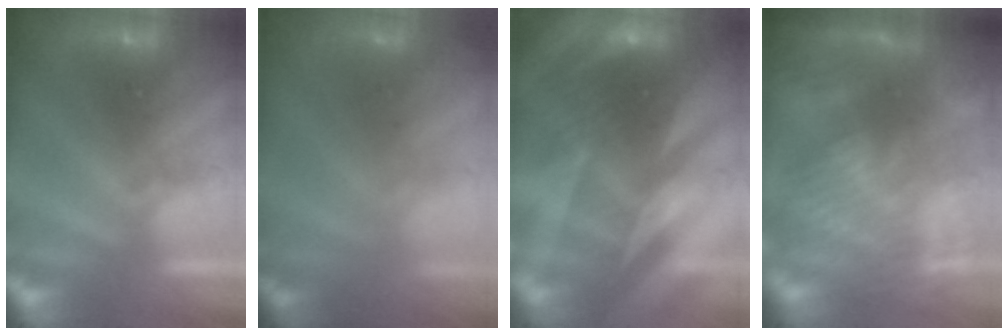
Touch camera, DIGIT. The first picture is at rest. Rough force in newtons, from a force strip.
{"total": 8.2}
{"total": 2.9}
{"total": 7.3}